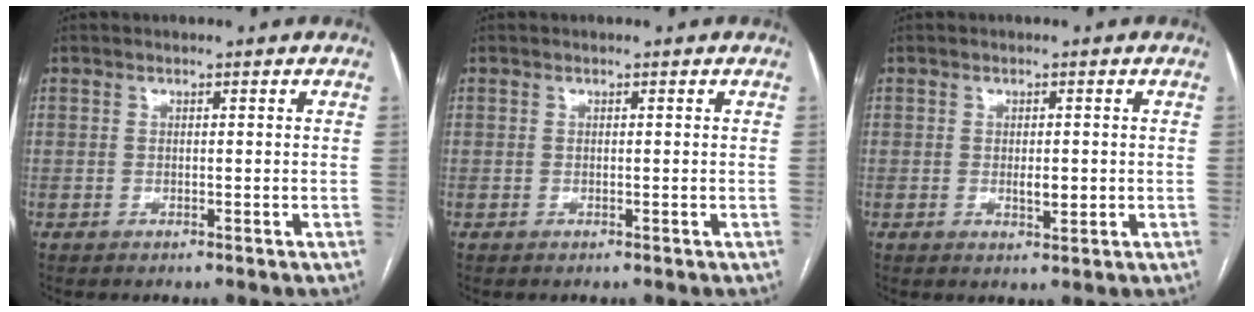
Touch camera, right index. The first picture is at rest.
{"total": 0.0}
{"total": 2.4, "force": [-0.2, 0.9, 2.2], "torque": [-0.037, -0.002, -0.001]}